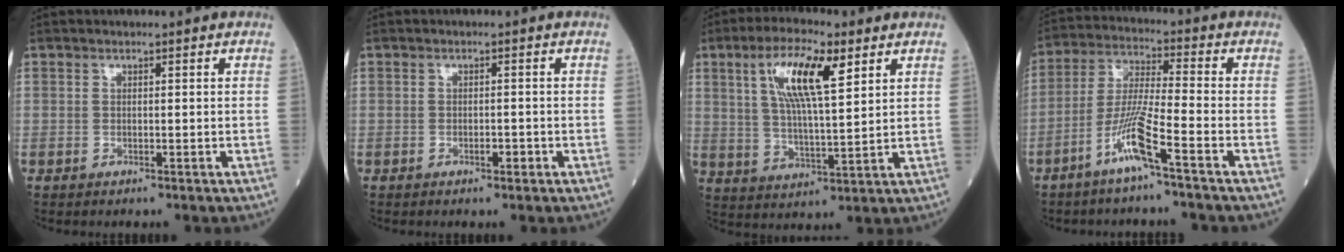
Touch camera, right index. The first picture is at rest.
{"total": 1.2, "force": [-0.7, 0.2, 0.9], "torque": [-0.015, 0.001, -0.011]}
{"total": 11.5, "force": [4.9, 2.3, 10.1], "torque": [-0.193, 0.011, 0.092]}
{"total": 8.4, "force": [-4.8, -0.9, 6.8], "torque": [-0.142, -0.005, -0.098]}